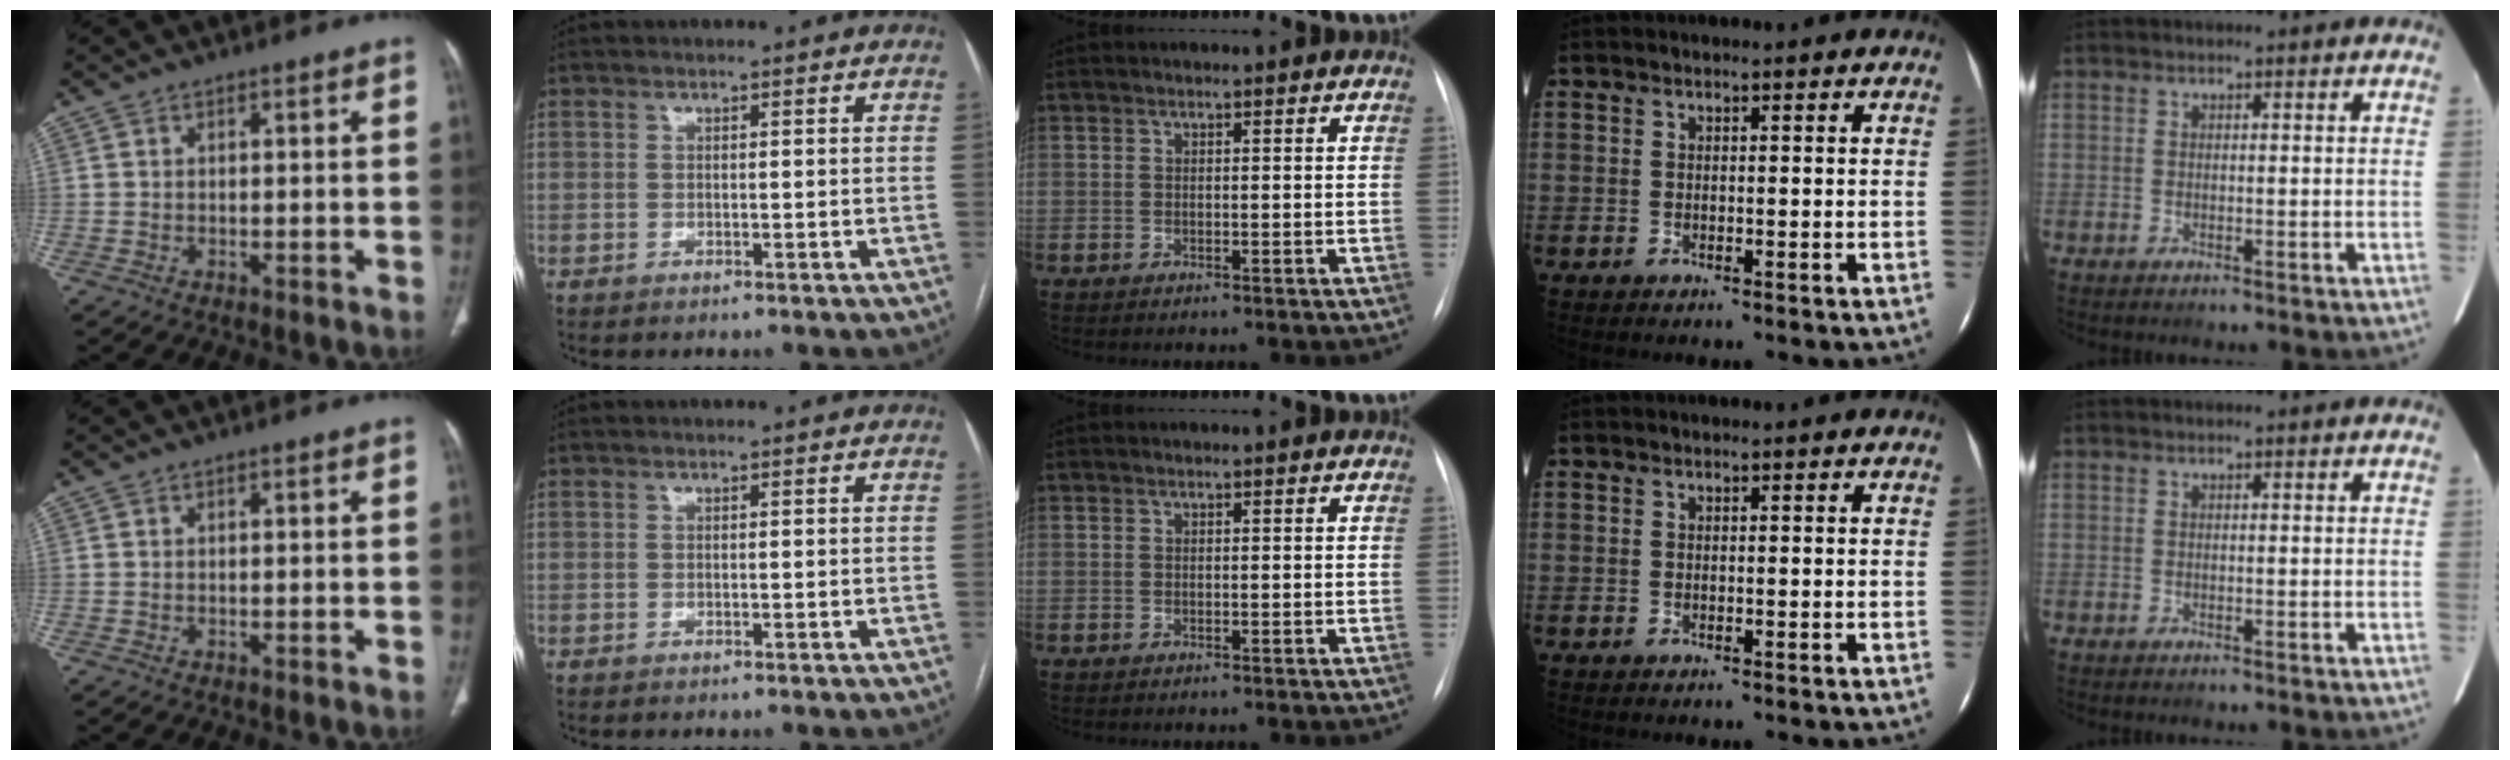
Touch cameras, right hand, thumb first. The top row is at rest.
{}